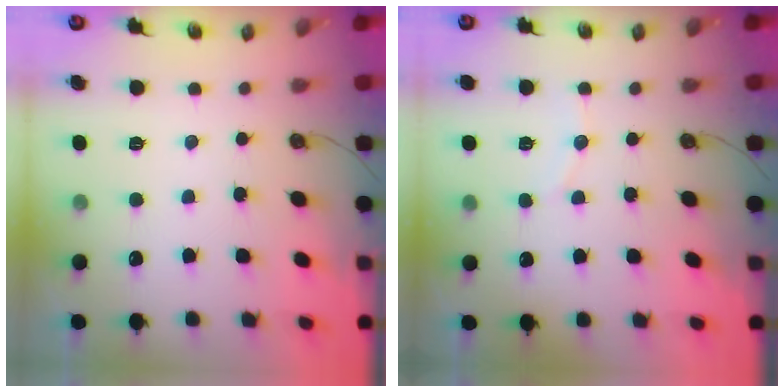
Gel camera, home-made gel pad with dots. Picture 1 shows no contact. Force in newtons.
{"total": 5.3, "press": 5.1, "slide": 1.4}